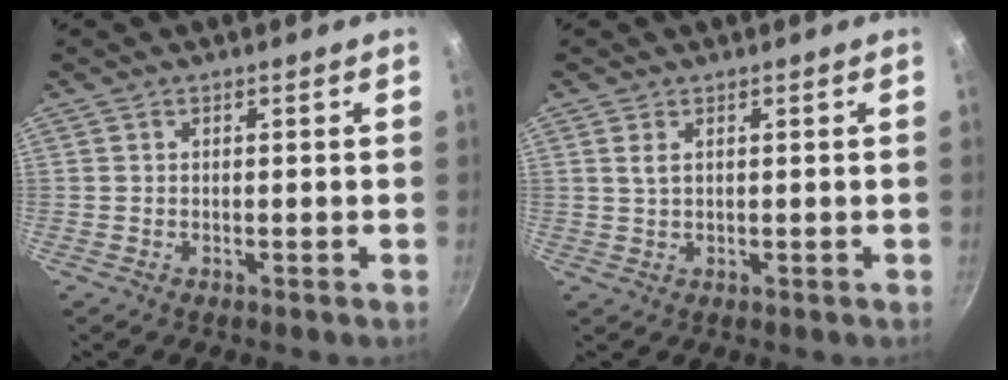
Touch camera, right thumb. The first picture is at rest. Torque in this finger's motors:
{"motor_torque": [-0.57, -0.29, -0.81, 0.12, -0.19]}